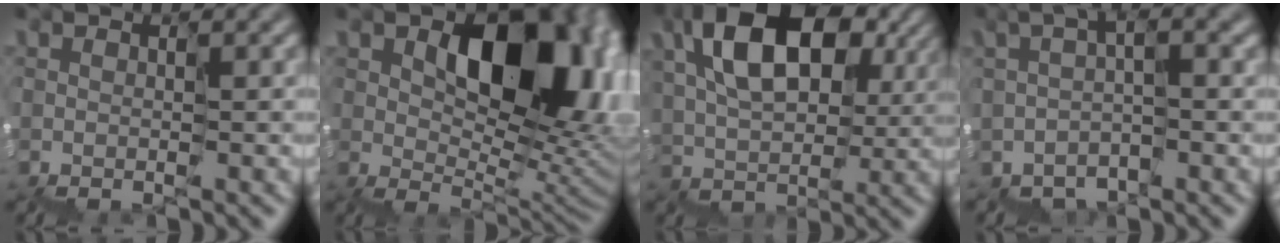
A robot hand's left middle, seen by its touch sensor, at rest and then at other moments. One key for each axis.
{"total": 10.0, "fx": 2.5, "fy": 6.4, "fz": 7.3, "tx": -0.075, "ty": -0.003, "tz": 0.047}
{"total": 8.8, "fx": 3.6, "fy": 5.6, "fz": 5.8, "tx": -0.103, "ty": 0.028, "tz": 0.060}
{"total": 2.1, "fx": -1.8, "fy": -0.4, "fz": -0.9, "tx": 0.013, "ty": -0.001, "tz": -0.031}